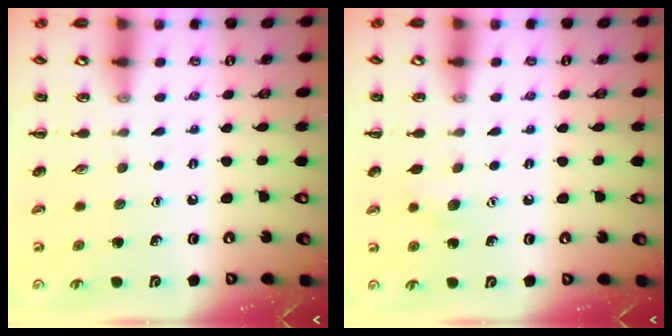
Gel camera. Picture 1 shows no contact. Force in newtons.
{"total": 6.1, "press": 5.9, "slide": 1.3}